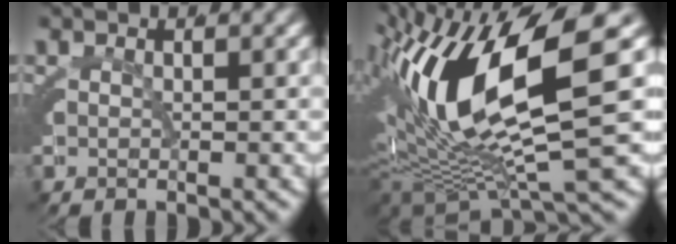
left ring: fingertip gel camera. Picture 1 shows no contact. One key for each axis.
{"total": 15.0, "fx": -0.1, "fy": 7.6, "fz": 13.0, "tx": -0.236, "ty": -0.016, "tz": 0.012}